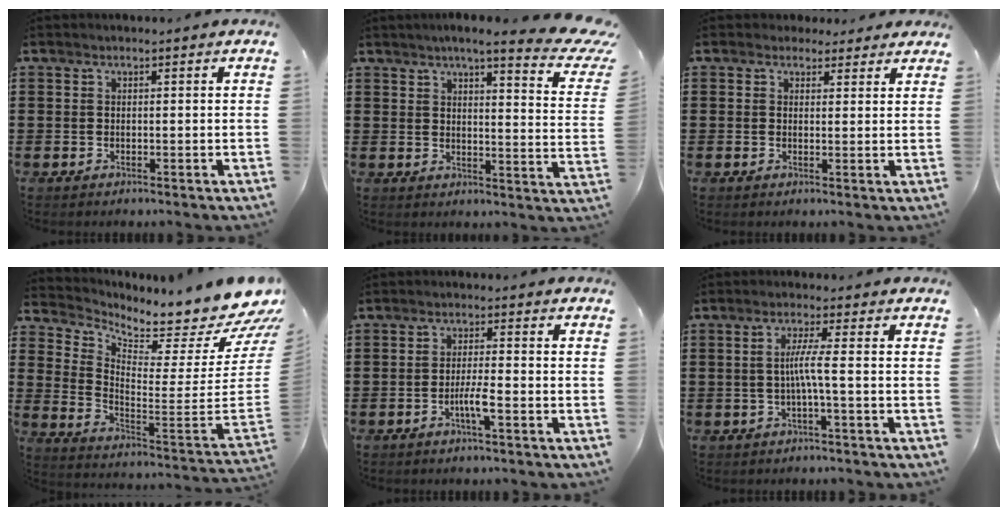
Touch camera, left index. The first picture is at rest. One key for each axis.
{"total": 6.6, "fx": 5.1, "fy": 0.4, "fz": 4.1, "tx": -0.083, "ty": -0.025, "tz": 0.081}
{"total": 2.7, "fx": 2.1, "fy": 1.7, "fz": 0.1, "tx": -0.003, "ty": 0.003, "tz": 0.038}
{"total": 5.9, "fx": 5.2, "fy": 0.9, "fz": 2.7, "tx": -0.060, "ty": -0.074, "tz": 0.077}
{"total": 3.5, "fx": -1.5, "fy": 0.2, "fz": 3.1, "tx": -0.062, "ty": -0.004, "tz": -0.031}
{"total": 3.9, "fx": -0.5, "fy": -0.5, "fz": 3.8, "tx": -0.072, "ty": -0.006, "tz": -0.014}